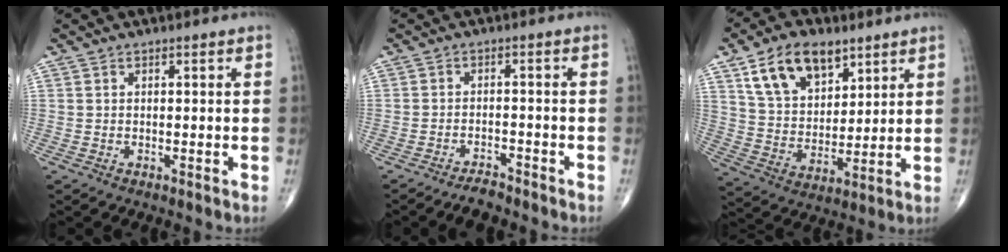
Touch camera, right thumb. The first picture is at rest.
{"total": 3.2, "force": [-2.9, 0.8, 1.0], "torque": [-0.022, 0.011, -0.052]}
{"total": 14.7, "force": [8.1, 8.7, 8.7], "torque": [-0.122, -0.031, 0.154]}